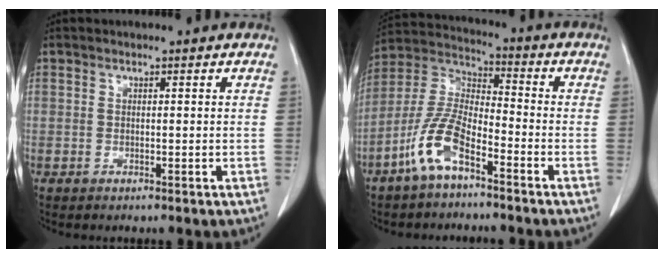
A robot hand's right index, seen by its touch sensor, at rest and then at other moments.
{"total": 9.9, "force": [-5.8, 3.0, 7.4], "torque": [-0.172, 0.004, -0.119]}